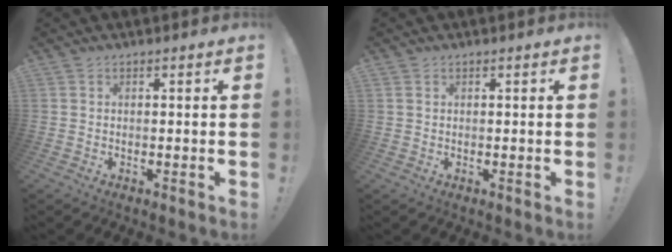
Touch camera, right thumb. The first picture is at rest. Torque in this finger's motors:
{"motor_torque": [0.09, -0.17, 0.04, 0.25, 0.11]}